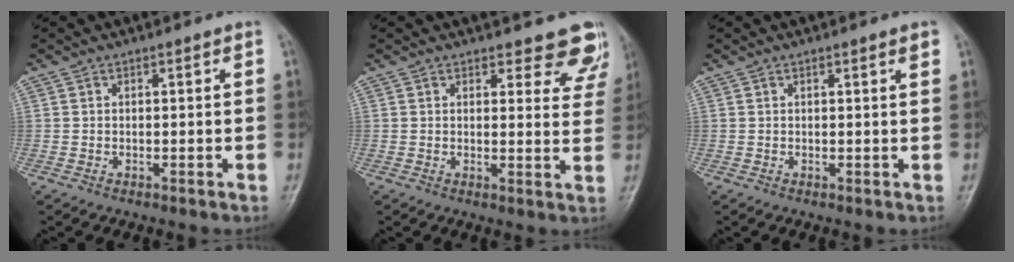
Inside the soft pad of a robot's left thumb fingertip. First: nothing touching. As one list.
[{"total": 7.7, "force": [6.7, 3.1, 1.9], "torque": [0.026, -0.037, 0.052]}, {"total": 1.1, "force": [0.6, 0.0, 0.9], "torque": [-0.011, -0.002, 0.007]}]